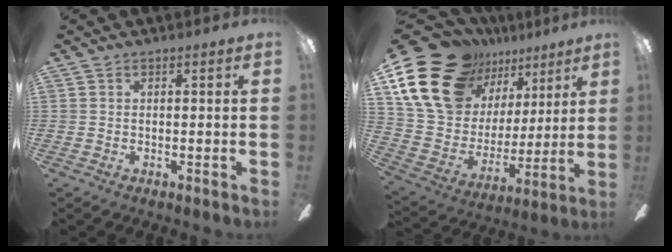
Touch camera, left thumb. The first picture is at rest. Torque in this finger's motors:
{"motor_torque": [2.27, 2.28, 1.39, -1.38, 0.25]}